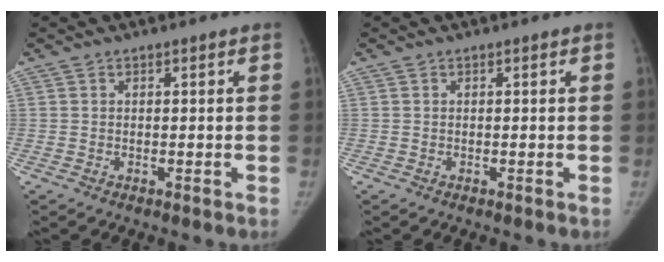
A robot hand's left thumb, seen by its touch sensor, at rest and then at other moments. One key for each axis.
{"total": 0.0}